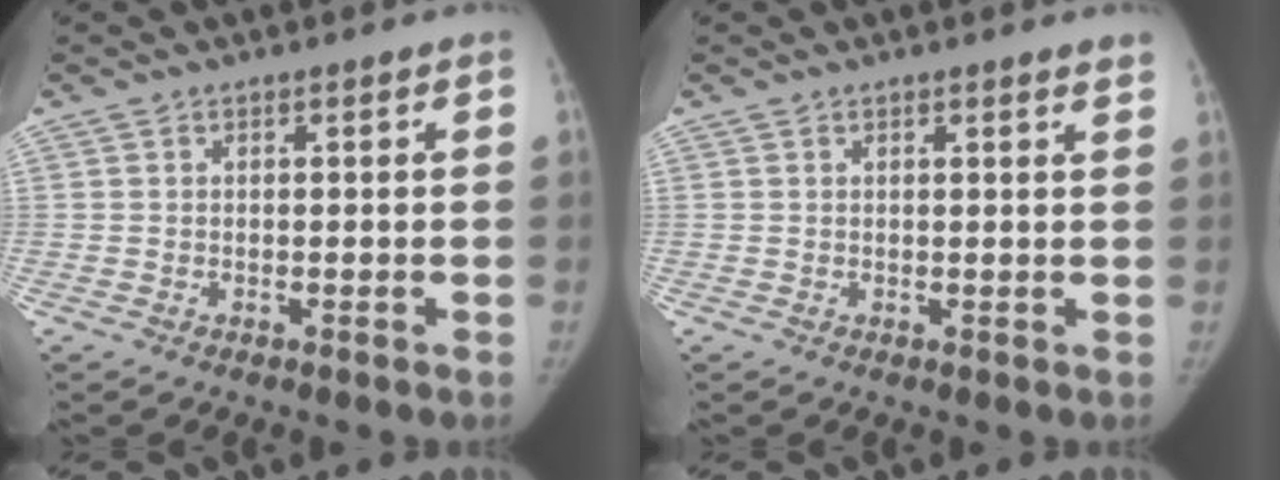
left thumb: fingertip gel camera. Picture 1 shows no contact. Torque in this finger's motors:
{"motor_torque": [0.19, -0.04, 0.35, -0.22, 0.05]}